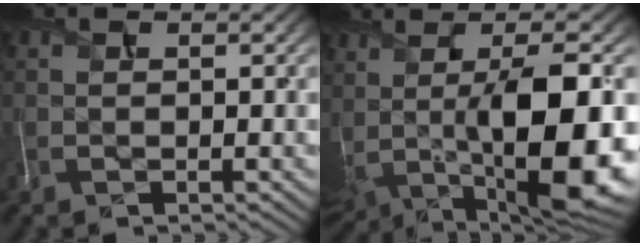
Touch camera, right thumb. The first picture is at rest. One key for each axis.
{"total": 16.0, "fx": -0.1, "fy": 6.0, "fz": 14.9, "tx": -0.238, "ty": 0.002, "tz": 0.010}